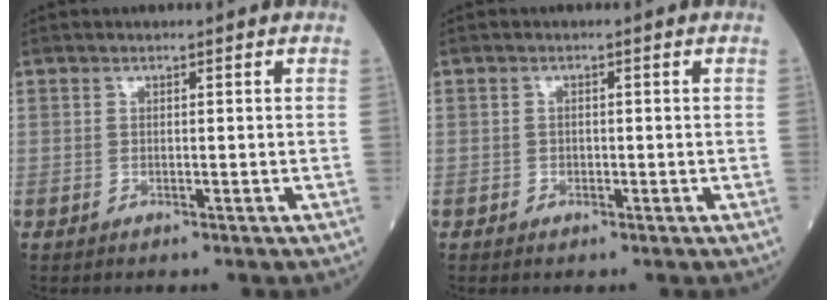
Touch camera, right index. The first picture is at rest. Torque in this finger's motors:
{"motor_torque": [-0.39, -0.15, -0.24, -0.07]}